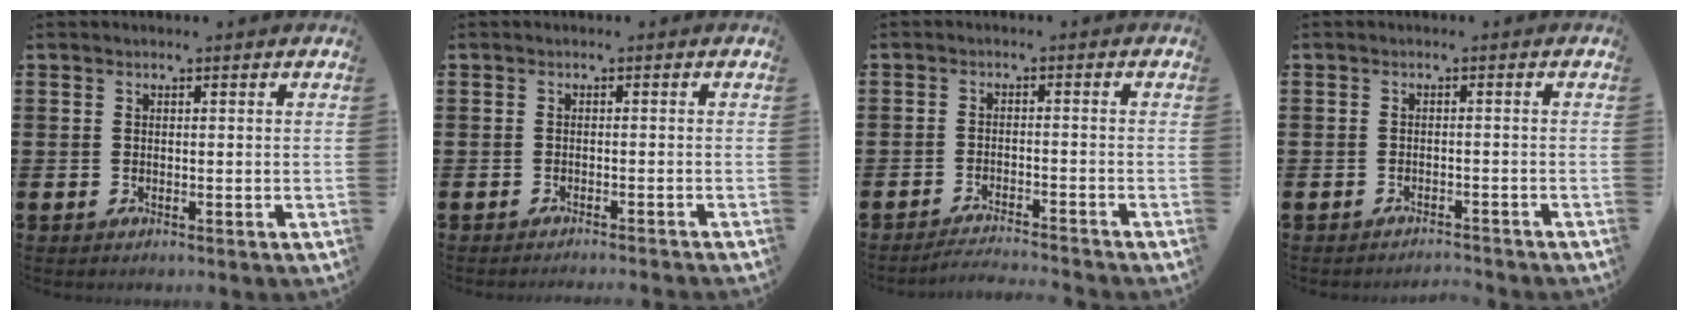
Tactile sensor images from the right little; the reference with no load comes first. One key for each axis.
{"total": 0.9, "fx": -0.9, "fy": -0.3, "fz": 0.0, "tx": 0.002, "ty": 0.001, "tz": -0.019}
{"total": 2.3, "fx": -2.3, "fy": -0.3, "fz": 0.3, "tx": -0.006, "ty": 0.004, "tz": -0.047}
{"total": 1.4, "fx": -1.4, "fy": -0.1, "fz": -0.1, "tx": -0.001, "ty": 0.005, "tz": -0.030}